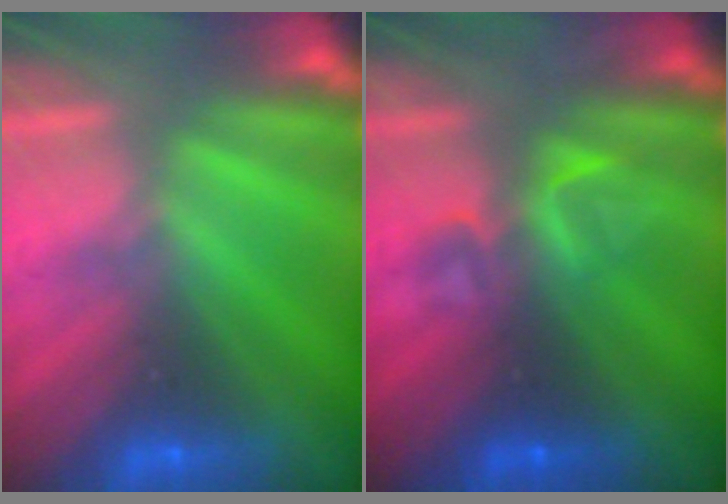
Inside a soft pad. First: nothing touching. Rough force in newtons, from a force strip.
{"total": 3.9}